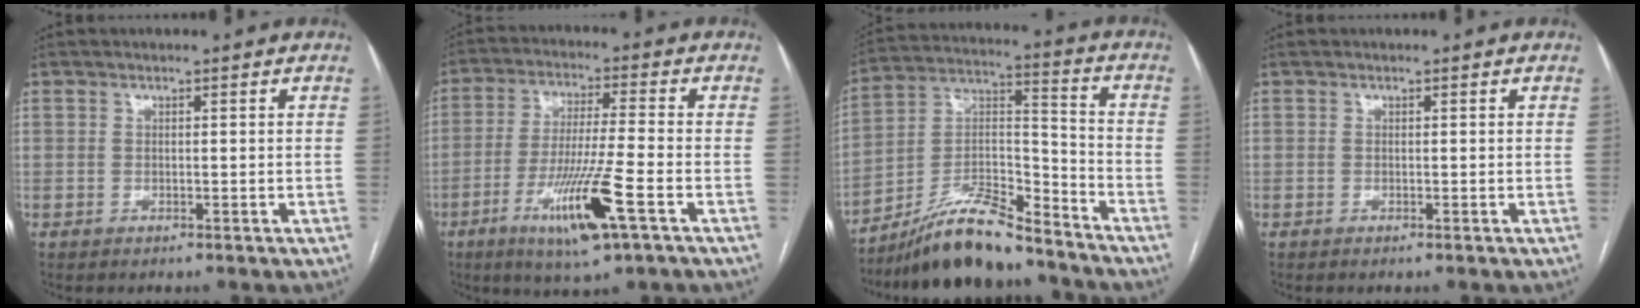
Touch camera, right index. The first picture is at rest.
{"total": 12.2, "force": [-5.3, 0.1, 11.0], "torque": [-0.212, -0.023, -0.094]}
{"total": 15.1, "force": [-13.3, 2.7, 6.7], "torque": [-0.118, 0.020, -0.238]}
{"total": 0.0}